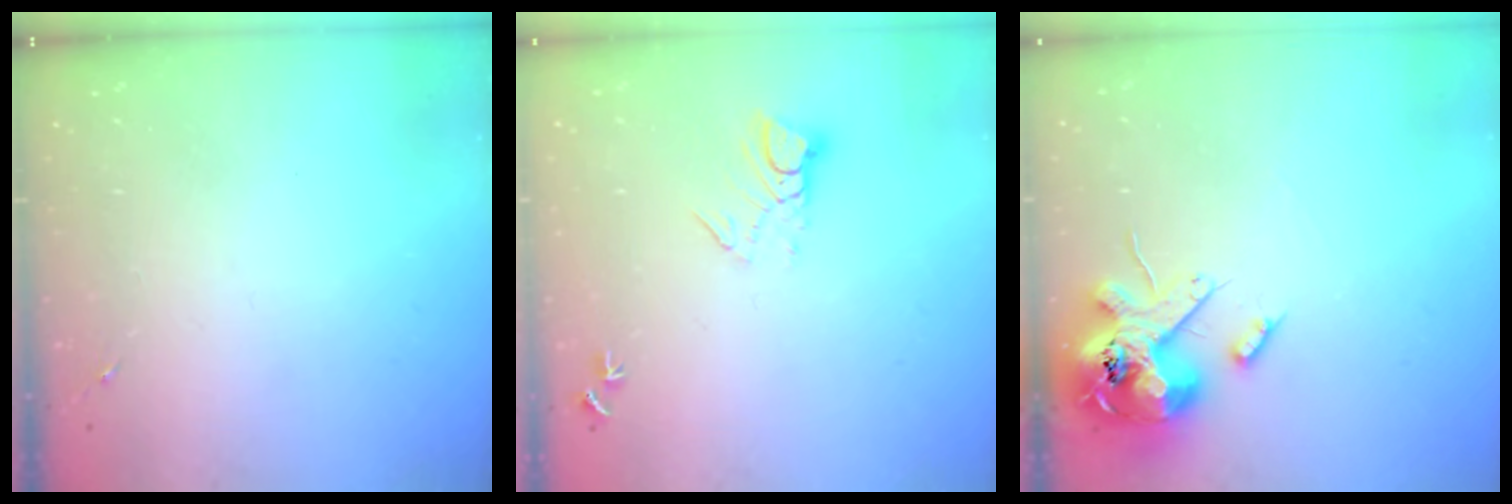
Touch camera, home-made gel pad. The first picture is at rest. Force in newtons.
{"total": 5.9, "press": 5.9, "slide": 0.5}
{"total": 15.3, "press": 15.1, "slide": 2.5}